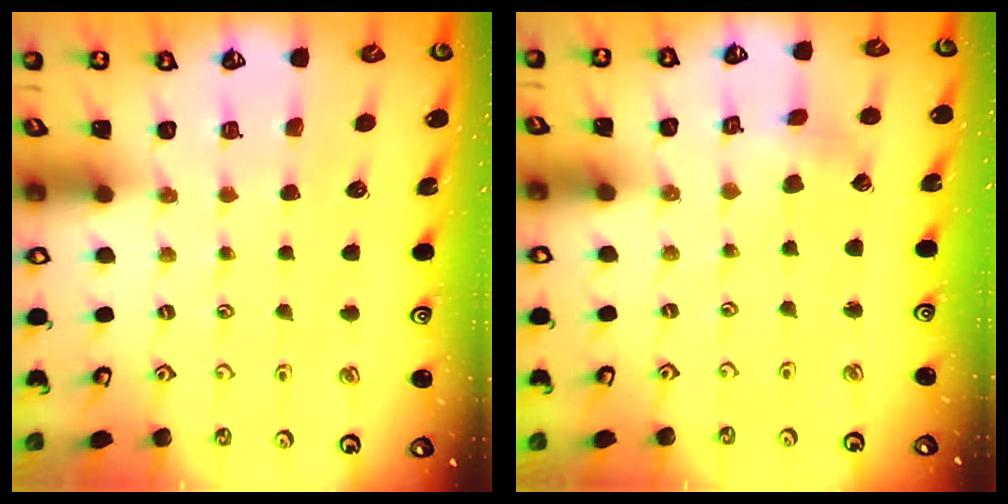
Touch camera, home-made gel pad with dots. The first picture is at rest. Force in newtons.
{"total": 1.3, "press": 1.3, "slide": 0.1}